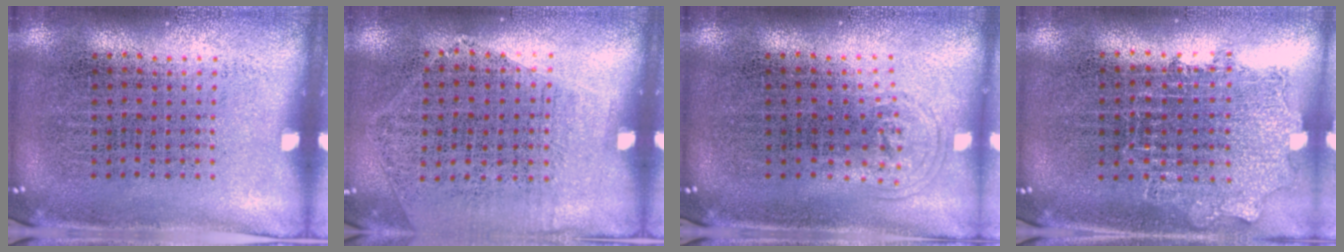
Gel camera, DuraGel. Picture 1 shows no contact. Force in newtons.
{"total": 1.2, "press": 1.0, "slide": 0.7}
{"total": 0.7, "press": 0.5, "slide": 0.5}
{"total": 1.1, "press": 1.1, "slide": 0.3}